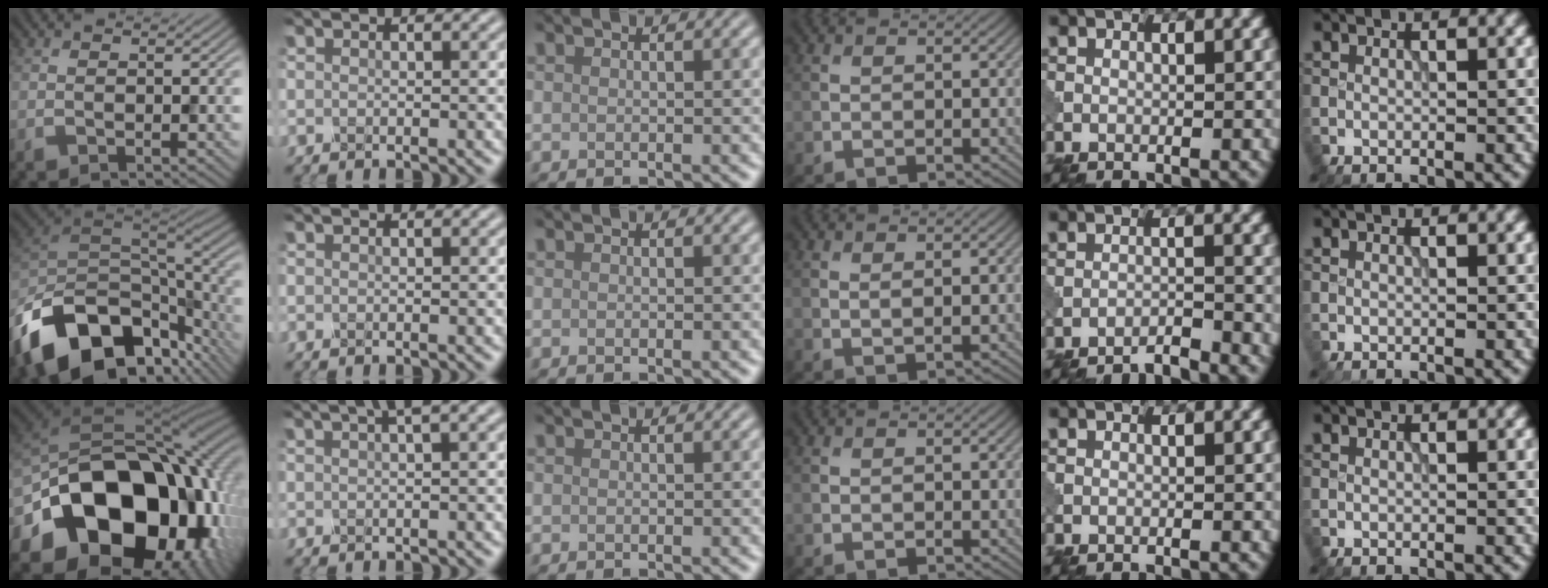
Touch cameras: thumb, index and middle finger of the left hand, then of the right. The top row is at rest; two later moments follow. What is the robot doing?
{"motion": "shake", "object": "sieve"}